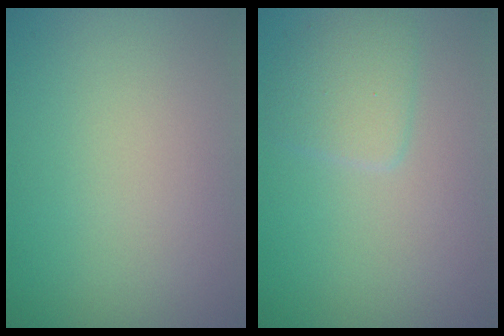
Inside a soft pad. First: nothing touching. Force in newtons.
{"total": 2.3, "press": 2.3, "slide": 0.1}